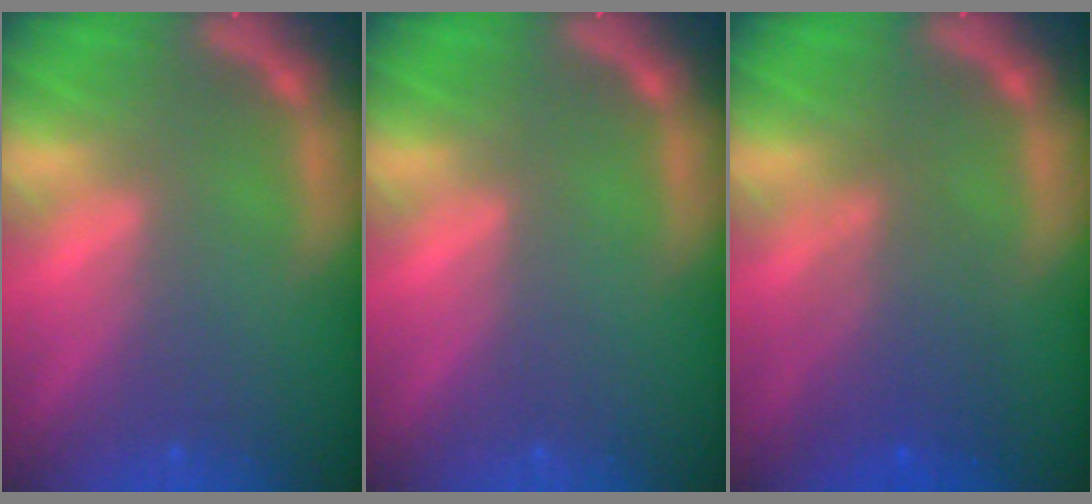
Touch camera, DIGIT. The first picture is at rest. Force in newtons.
{"total": 0.0}
{"total": 4.6}